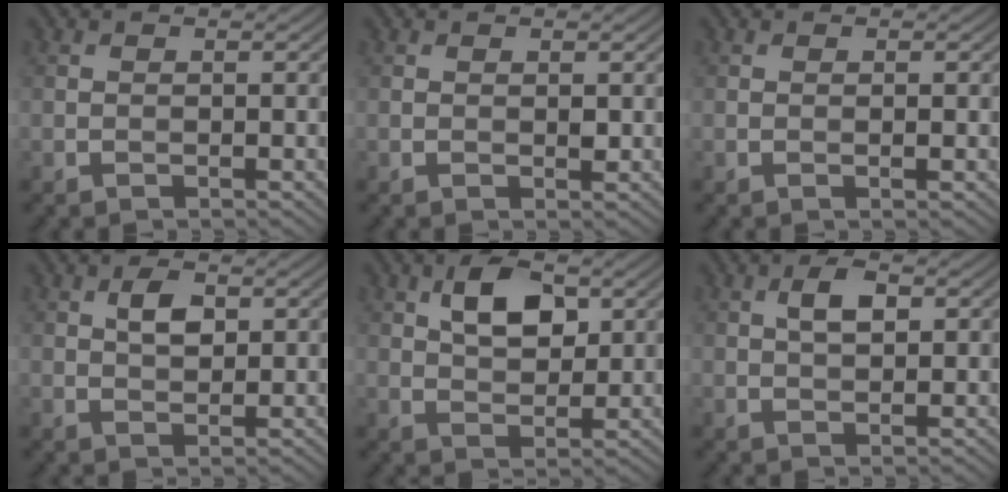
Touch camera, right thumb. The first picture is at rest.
{"total": 0.7, "force": [0.2, 0.3, 0.6], "torque": [-0.008, -0.003, 0.003]}
{"total": 0.6, "force": [0.0, 0.0, 0.6], "torque": [-0.012, -0.001, 0.000]}
{"total": 3.2, "force": [1.0, 1.7, 2.5], "torque": [-0.049, 0.001, 0.017]}
{"total": 6.1, "force": [2.3, 3.4, 4.5], "torque": [-0.084, 0.002, 0.038]}
{"total": 3.3, "force": [0.9, 1.5, 2.8], "torque": [-0.054, 0.004, 0.016]}